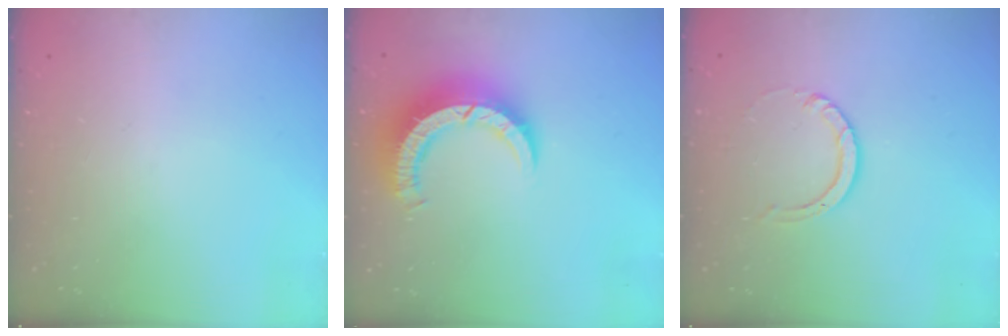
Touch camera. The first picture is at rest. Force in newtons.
{"total": 10.3, "press": 10.2, "slide": 1.2}
{"total": 3.2, "press": 3.2, "slide": 0.3}